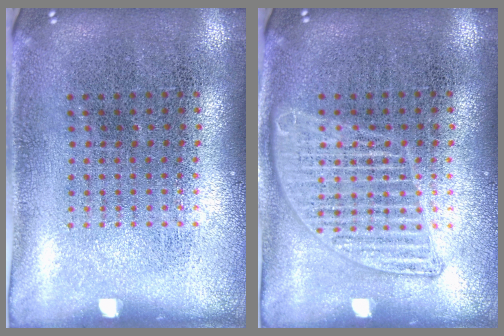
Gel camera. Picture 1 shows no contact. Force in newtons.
{"total": 2.2, "press": 2.2, "slide": 0.4}